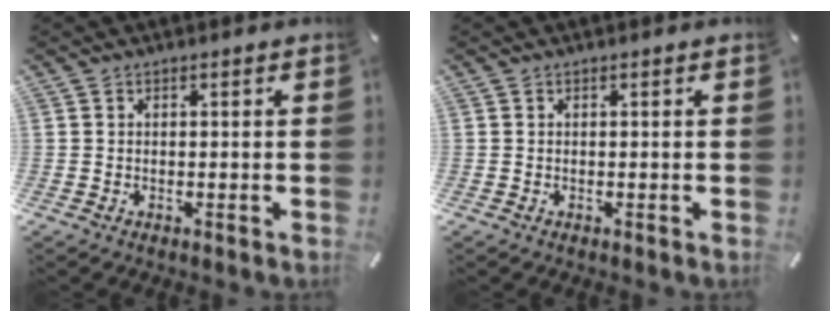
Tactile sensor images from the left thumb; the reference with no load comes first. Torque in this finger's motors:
{"motor_torque": [0.00, 0.00, 0.00, 0.00, 0.00]}